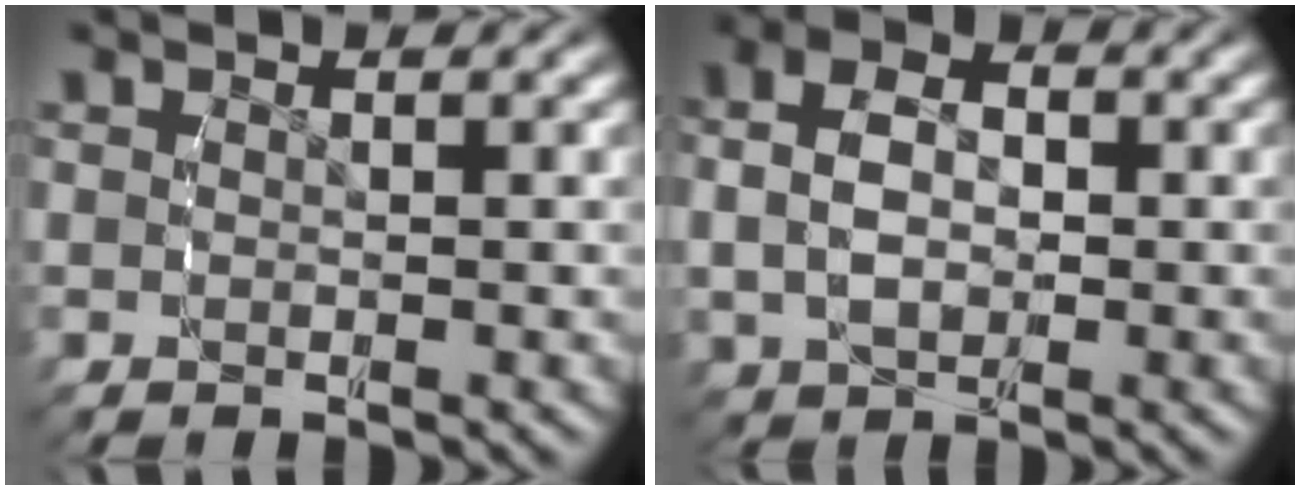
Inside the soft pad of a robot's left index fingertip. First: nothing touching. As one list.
[{"total": 5.6, "force": [0.5, 4.0, 3.9], "torque": [-0.079, -0.006, 0.013]}]